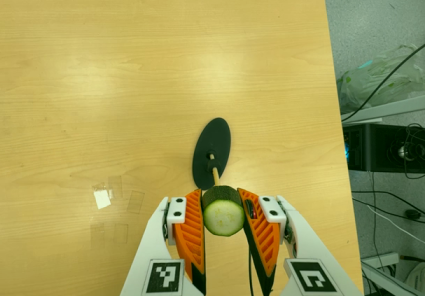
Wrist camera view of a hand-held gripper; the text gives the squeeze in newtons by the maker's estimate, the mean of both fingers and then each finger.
{"total": 9.9, "left": 9.3, "right": 10.4}